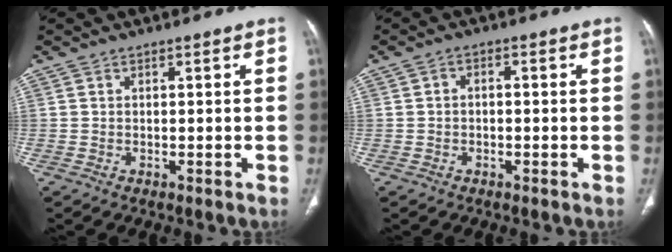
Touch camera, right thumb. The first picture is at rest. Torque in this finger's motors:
{"motor_torque": [-0.47, 0.29, -0.16, -0.12, 0.02]}